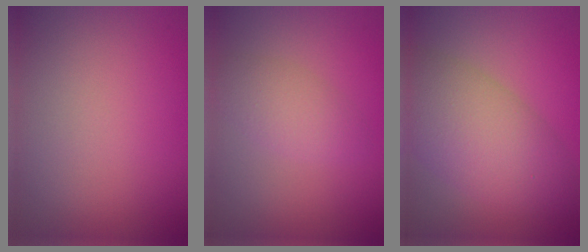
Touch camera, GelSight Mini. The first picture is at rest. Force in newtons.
{"total": 2.7, "press": 2.7, "slide": 0.1}
{"total": 7.5, "press": 7.5, "slide": 0.5}